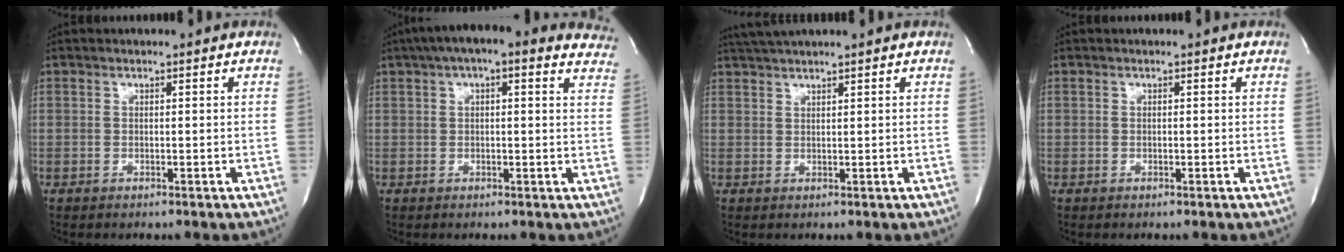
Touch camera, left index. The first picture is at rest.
{"total": 16.1, "force": [12.4, 4.4, 9.1], "torque": [-0.129, 0.042, 0.142]}
{"total": 4.7, "force": [4.2, -0.8, 2.0], "torque": [-0.033, 0.028, 0.077]}
{"total": 0.0}